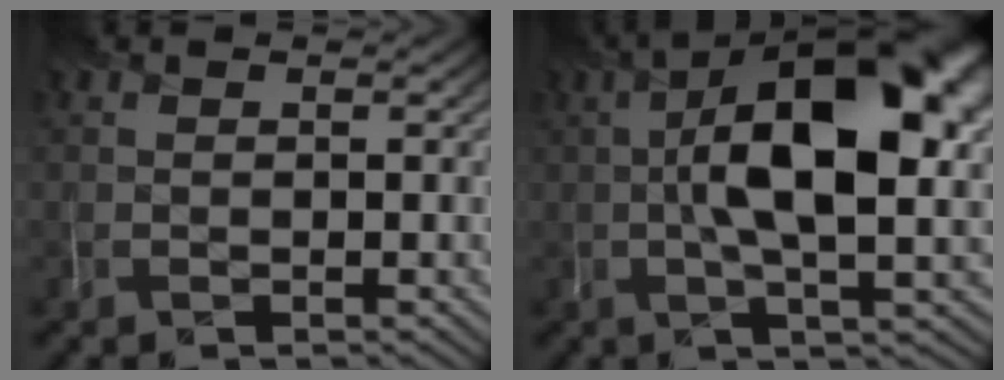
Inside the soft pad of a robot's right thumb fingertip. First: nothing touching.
{"total": 15.5, "force": [1.5, 6.1, 14.2], "torque": [-0.236, 0.022, 0.018]}